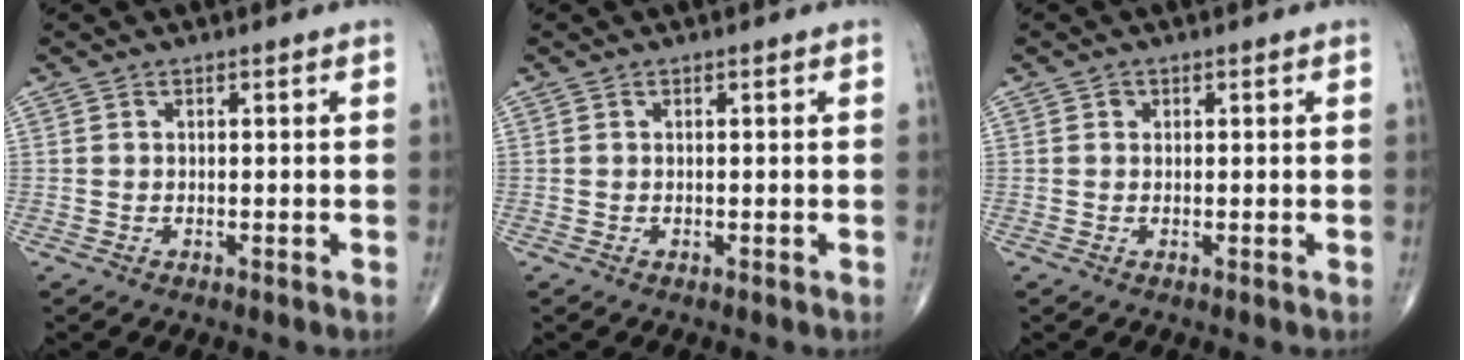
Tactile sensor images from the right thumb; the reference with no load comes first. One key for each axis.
{"total": 0.0}
{"total": 0.7, "fx": 0.2, "fy": 0.7, "fz": 0.2, "tx": 0.003, "ty": 0.001, "tz": 0.002}